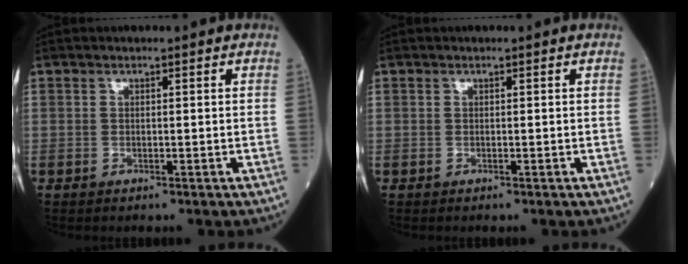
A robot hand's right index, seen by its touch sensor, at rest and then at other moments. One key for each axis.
{"total": 0.0}